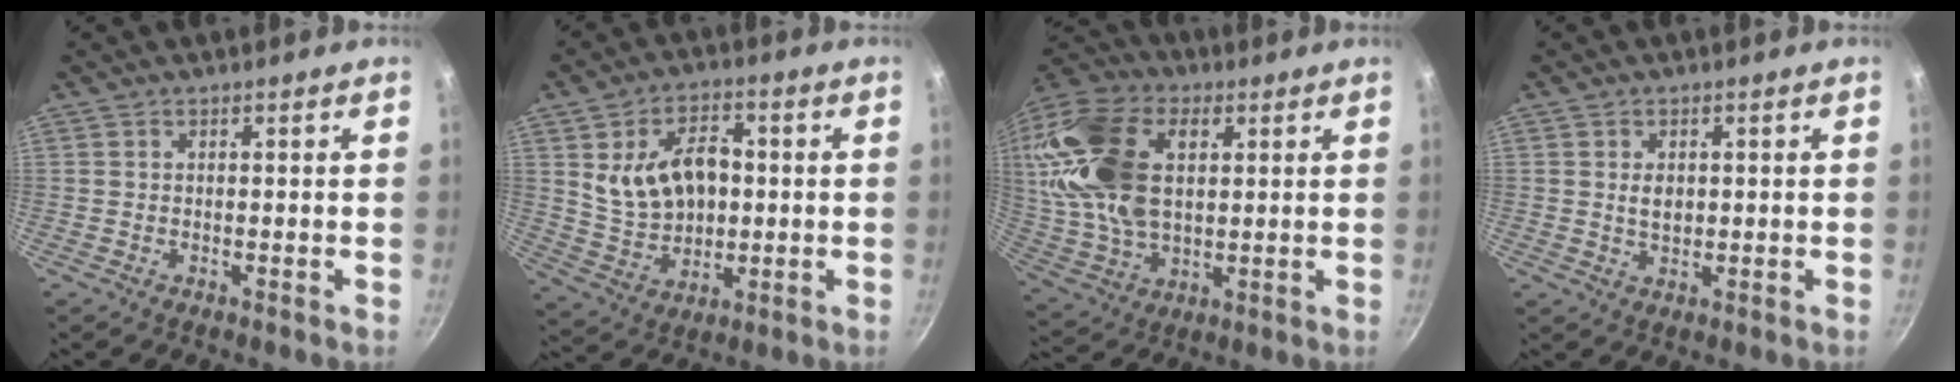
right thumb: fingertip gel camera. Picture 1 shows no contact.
{"total": 13.7, "force": [1.7, 9.2, 9.9], "torque": [-0.144, -0.003, 0.042]}
{"total": 23.7, "force": [5.6, 14.6, 17.8], "torque": [-0.346, 0.003, 0.103]}
{"total": 2.9, "force": [0.4, 2.1, 2.0], "torque": [-0.025, -0.003, 0.010]}